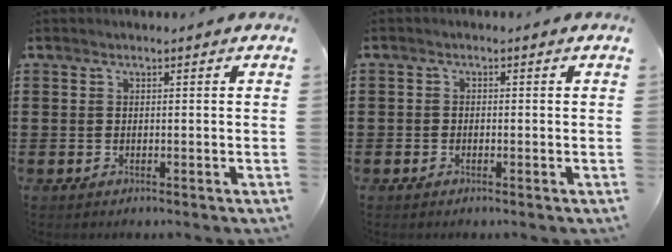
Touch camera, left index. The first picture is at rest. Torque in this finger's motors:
{"motor_torque": [-0.52, 0.52, -0.15, -0.03]}